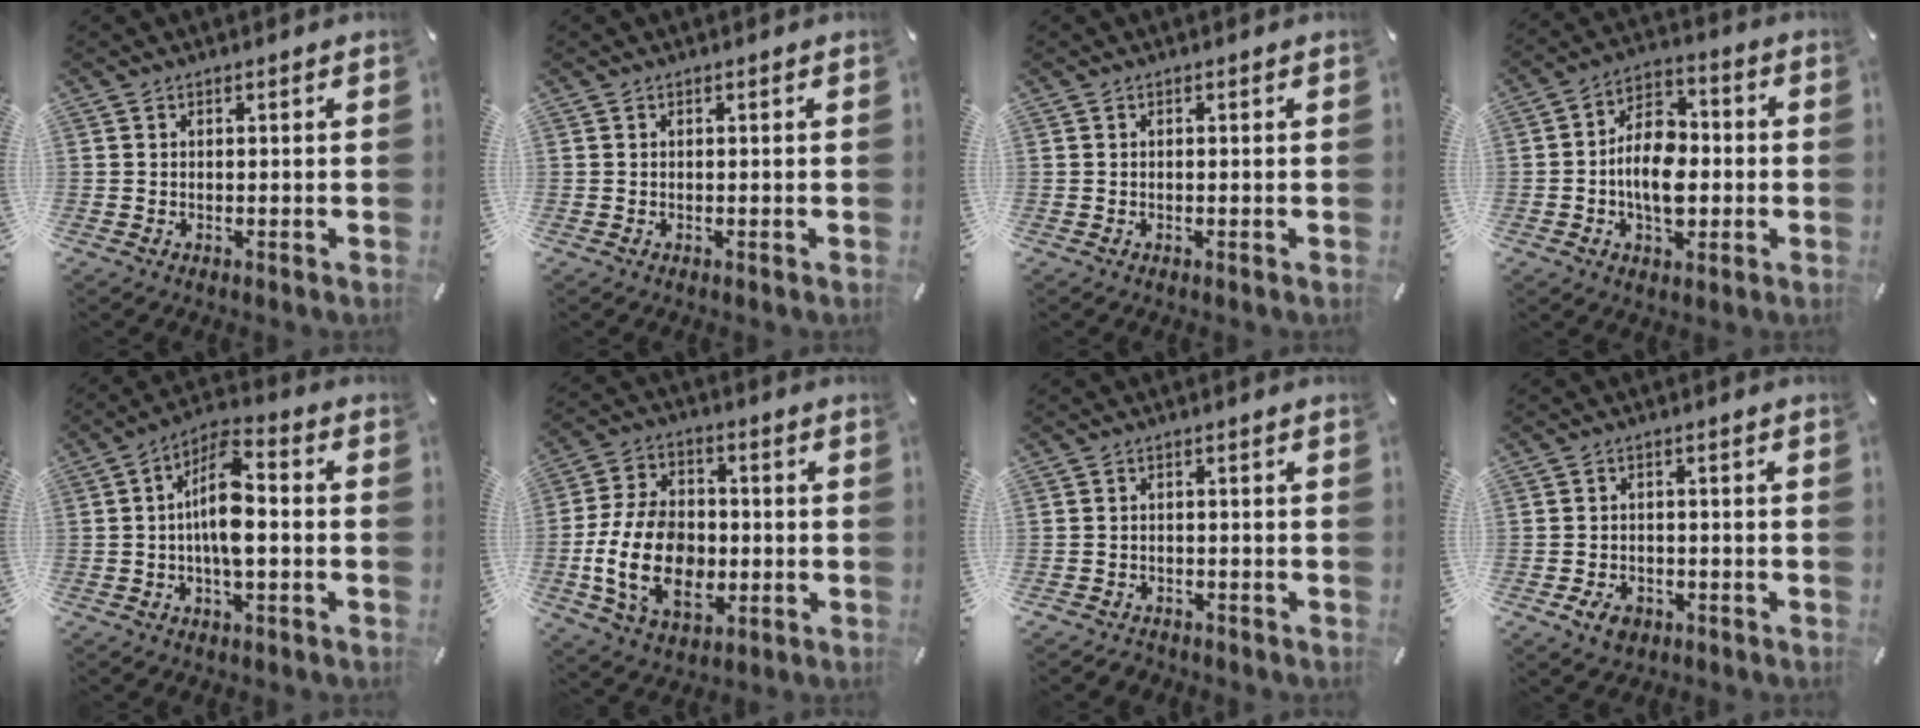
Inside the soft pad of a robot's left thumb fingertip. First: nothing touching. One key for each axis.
{"total": 0.0}
{"total": 0.0}
{"total": 12.0, "fx": -2.0, "fy": 8.4, "fz": 8.4, "tx": -0.154, "ty": 0.010, "tz": -0.036}
{"total": 10.4, "fx": -1.2, "fy": 4.2, "fz": 9.4, "tx": -0.172, "ty": 0.010, "tz": -0.018}
{"total": 16.9, "fx": -3.5, "fy": 12.0, "fz": 11.4, "tx": -0.254, "ty": 0.010, "tz": -0.064}
{"total": 2.0, "fx": -1.7, "fy": 1.1, "fz": 0.3, "tx": -0.006, "ty": 0.011, "tz": -0.036}
{"total": 4.5, "fx": -2.5, "fy": 3.1, "fz": 2.1, "tx": -0.045, "ty": 0.011, "tz": -0.047}